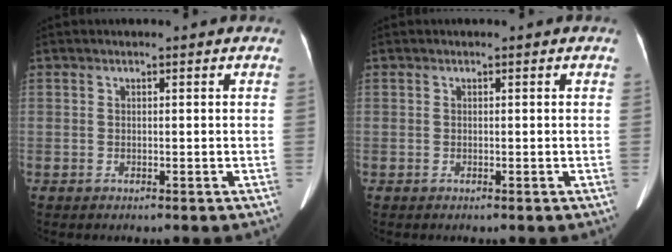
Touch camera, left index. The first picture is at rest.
{"total": 0.0}